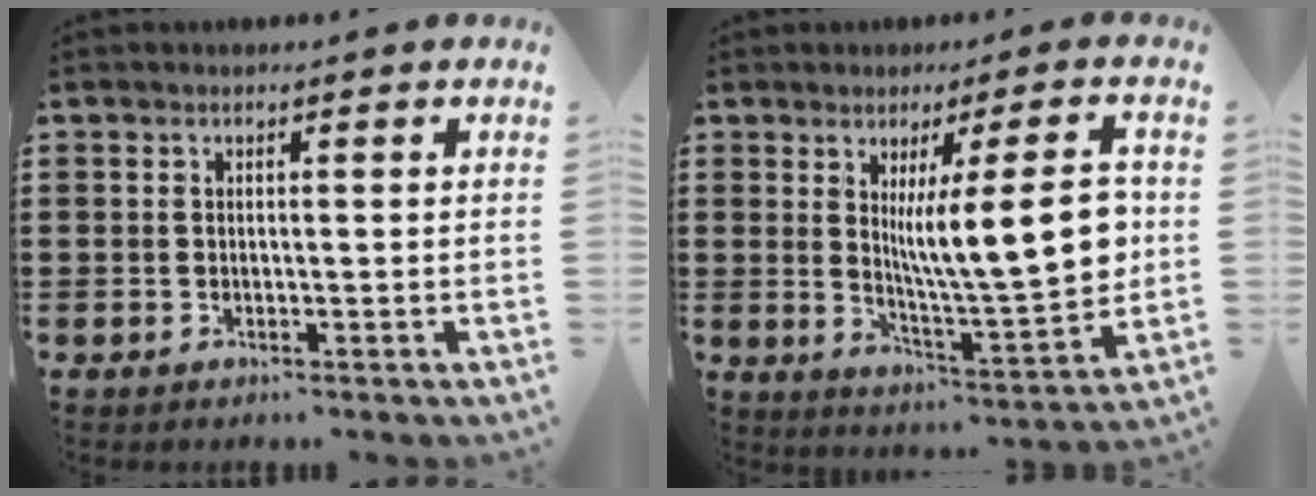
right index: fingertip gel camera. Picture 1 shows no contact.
{"total": 13.2, "force": [2.3, 2.5, 12.8], "torque": [-0.196, -0.009, 0.035]}